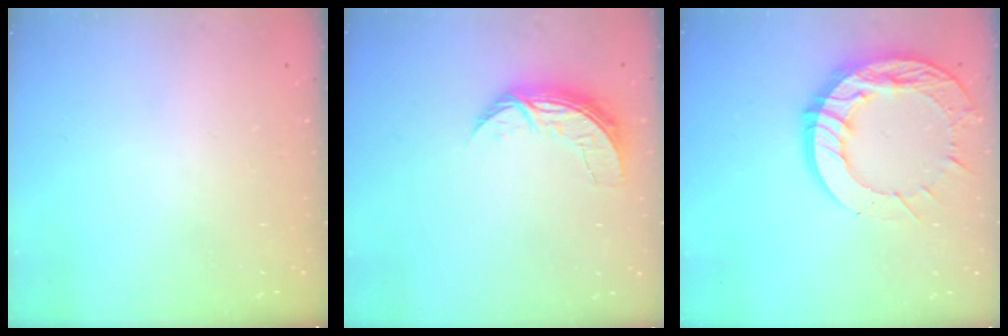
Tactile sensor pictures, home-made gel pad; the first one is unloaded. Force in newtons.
{"total": 7.1, "press": 7.1, "slide": 0.6}
{"total": 20.5, "press": 20.5, "slide": 1.9}